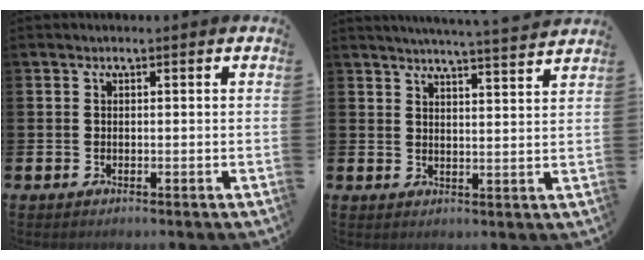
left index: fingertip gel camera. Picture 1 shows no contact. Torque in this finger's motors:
{"motor_torque": [0.49, -0.60, 0.22, 0.06]}